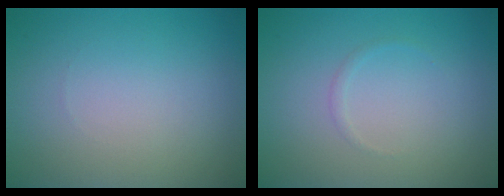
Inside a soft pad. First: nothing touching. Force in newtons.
{"total": 0.5, "press": 0.5, "slide": 0.0}